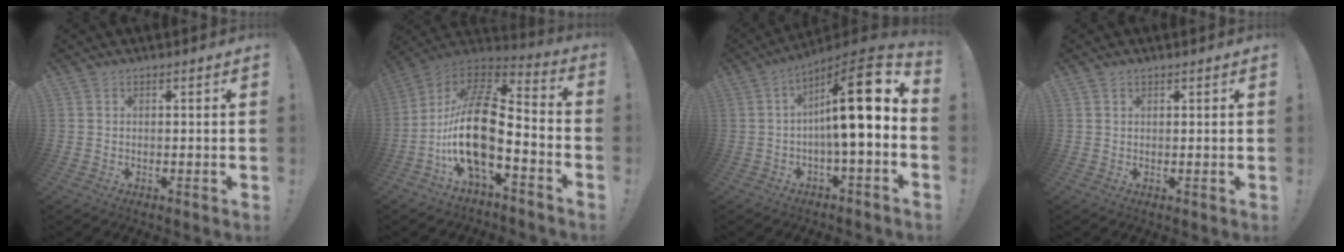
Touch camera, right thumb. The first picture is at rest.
{"total": 20.0, "force": [-4.7, 8.6, 17.5], "torque": [-0.350, 0.019, -0.084]}
{"total": 16.9, "force": [1.6, 3.0, 16.6], "torque": [-0.248, -0.005, 0.016]}
{"total": 0.9, "force": [0.7, 0.5, 0.2], "torque": [-0.004, 0.000, 0.014]}